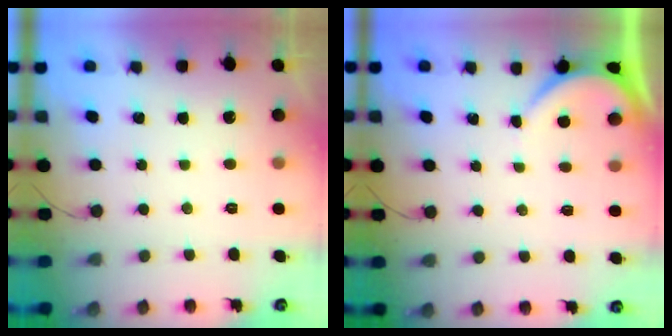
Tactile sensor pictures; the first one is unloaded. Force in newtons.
{"total": 2.2, "press": 2.2, "slide": 0.2}